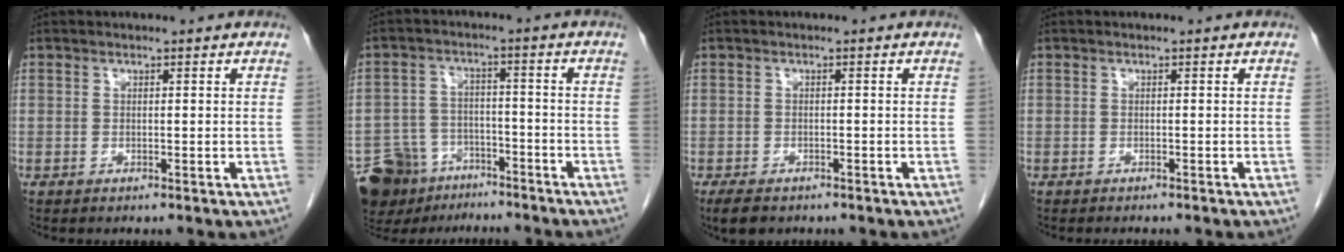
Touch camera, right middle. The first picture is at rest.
{"total": 11.0, "force": [-8.6, 6.4, 2.4], "torque": [-0.056, 0.025, -0.137]}
{"total": 3.9, "force": [-2.9, 1.7, 2.0], "torque": [-0.035, -0.007, -0.040]}
{"total": 2.8, "force": [-2.5, 0.6, 1.2], "torque": [-0.017, -0.004, -0.027]}